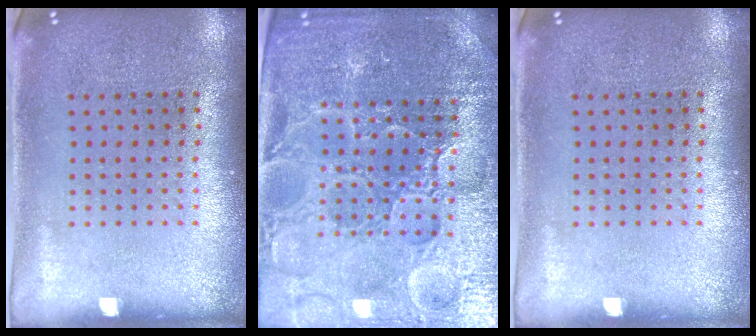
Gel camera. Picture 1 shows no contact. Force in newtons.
{"total": 5.2, "press": 4.9, "slide": 1.8}
{"total": 0.0}